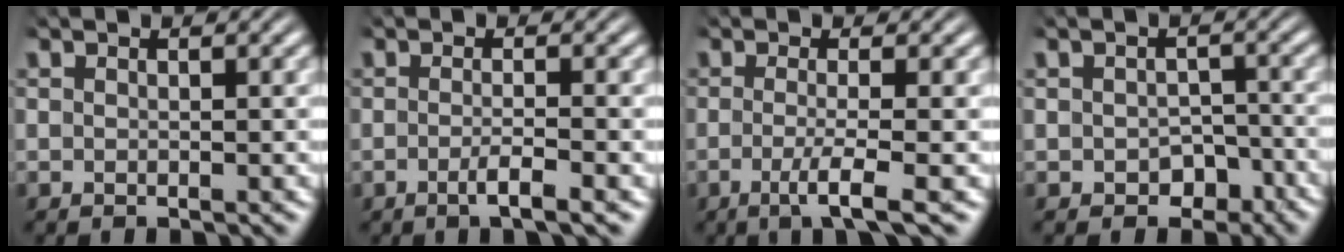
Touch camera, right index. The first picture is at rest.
{"total": 2.0, "force": [-1.2, 0.2, 1.5], "torque": [-0.031, -0.003, -0.028]}
{"total": 3.4, "force": [-1.6, 0.0, 3.0], "torque": [-0.063, -0.018, -0.026]}
{"total": 3.6, "force": [-2.3, 2.7, 0.6], "torque": [0.000, -0.006, -0.041]}